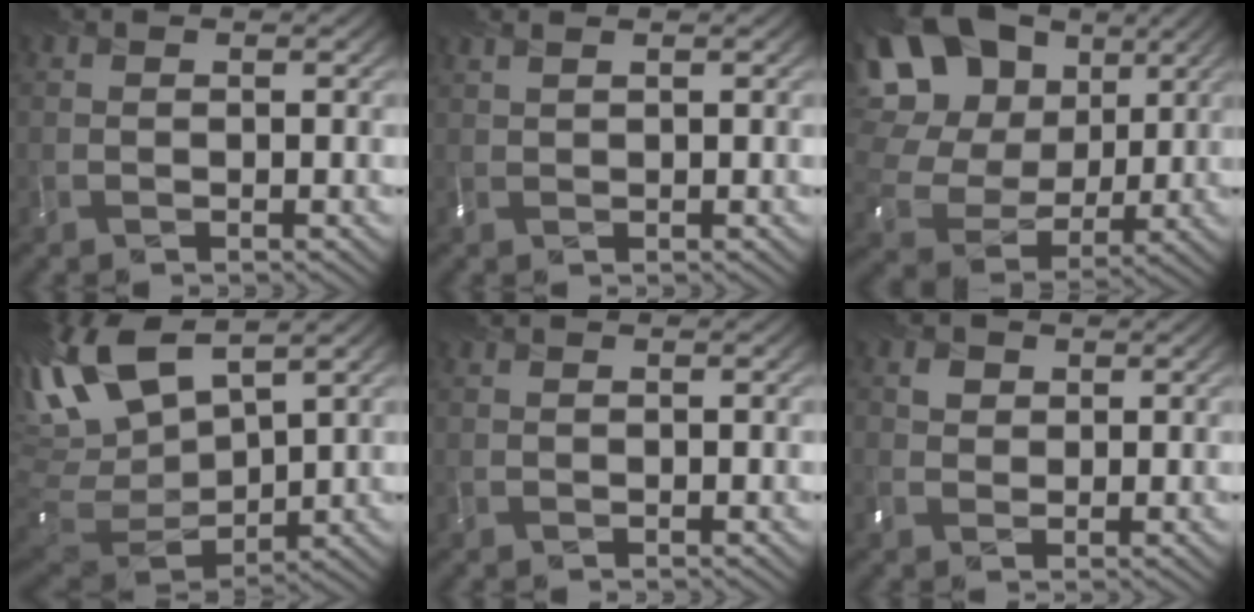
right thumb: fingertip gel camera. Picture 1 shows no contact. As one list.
[{"total": 1.4, "force": [1.1, 0.3, 0.8], "torque": [-0.017, 0.004, 0.019]}, {"total": 19.9, "force": [7.5, 14.7, 11.1], "torque": [-0.298, 0.057, 0.163]}, {"total": 14.9, "force": [5.5, 6.8, 12.0], "torque": [-0.276, 0.021, 0.098]}, {"total": 0.0}, {"total": 1.9, "force": [0.6, 1.7, 0.5], "torque": [-0.015, -0.002, 0.011]}]